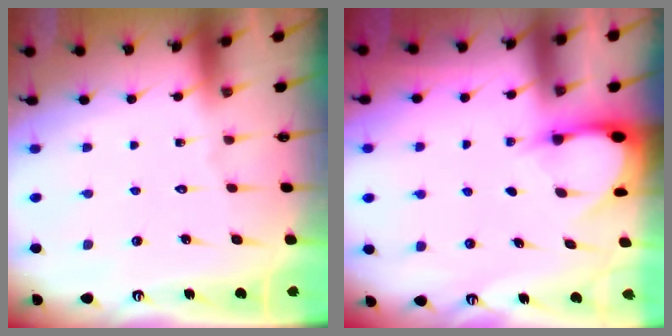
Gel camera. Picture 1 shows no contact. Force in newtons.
{"total": 2.9, "press": 2.9, "slide": 0.3}